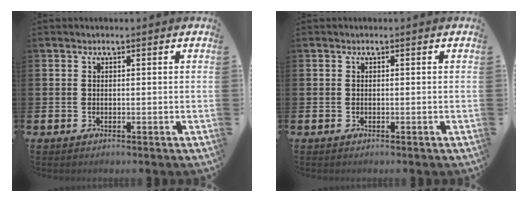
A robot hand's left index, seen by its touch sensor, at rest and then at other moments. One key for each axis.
{"total": 0.0}